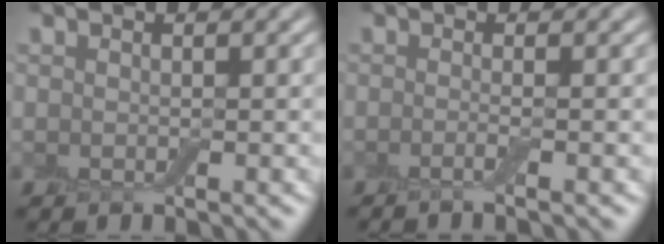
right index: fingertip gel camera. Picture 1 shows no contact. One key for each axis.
{"total": 1.5, "fx": -0.5, "fy": 0.4, "fz": 1.3, "tx": -0.014, "ty": -0.009, "tz": -0.019}